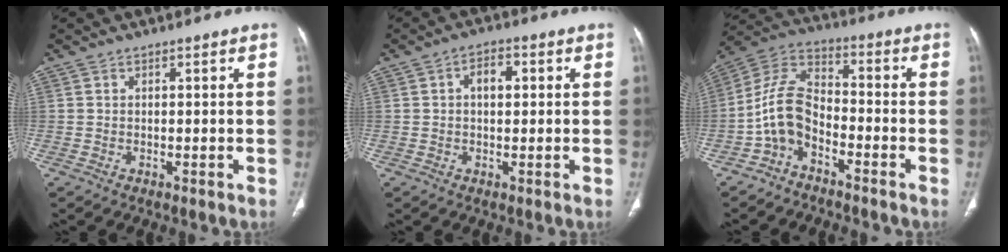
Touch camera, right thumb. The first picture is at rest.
{"total": 4.1, "force": [0.7, 2.3, 3.3], "torque": [-0.044, 0.008, 0.007]}
{"total": 9.8, "force": [-4.2, 5.9, 6.5], "torque": [-0.124, 0.062, -0.093]}